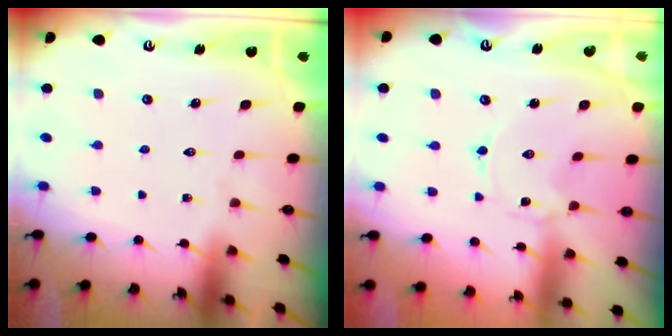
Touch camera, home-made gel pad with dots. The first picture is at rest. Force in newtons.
{"total": 0.0}